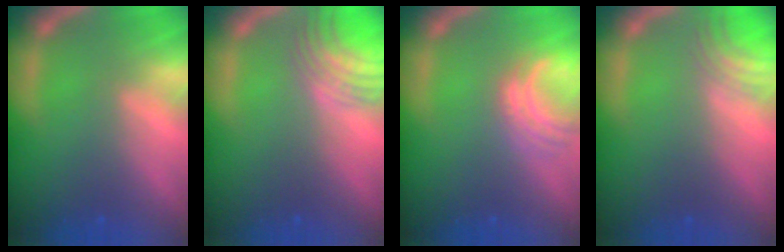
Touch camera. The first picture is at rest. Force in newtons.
{"total": 6.6}
{"total": 3.4}
{"total": 3.0}